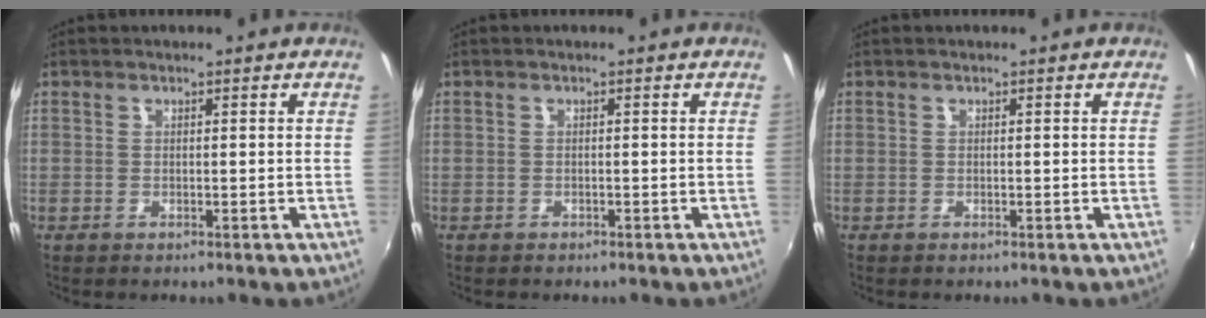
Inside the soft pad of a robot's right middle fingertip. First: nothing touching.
{"total": 0.7, "force": [-0.6, 0.3, 0.1], "torque": [-0.005, 0.000, -0.008]}
{"total": 0.0}